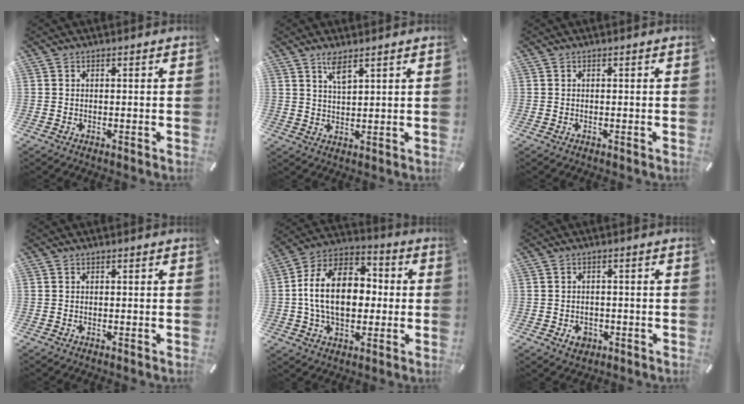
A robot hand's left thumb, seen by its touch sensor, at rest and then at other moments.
{"total": 4.0, "force": [3.0, 0.9, 2.5], "torque": [-0.056, -0.007, 0.053]}
{"total": 0.0}
{"total": 0.0}
{"total": 17.4, "force": [-0.6, 12.2, 12.4], "torque": [-0.243, 0.018, -0.016]}
{"total": 3.8, "force": [-1.4, 3.1, 1.7], "torque": [-0.018, 0.003, -0.026]}